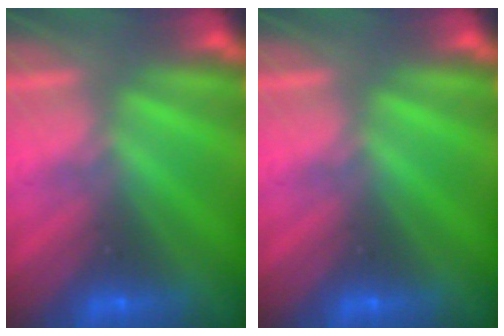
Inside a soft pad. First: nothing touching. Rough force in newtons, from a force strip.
{"total": 0.0}